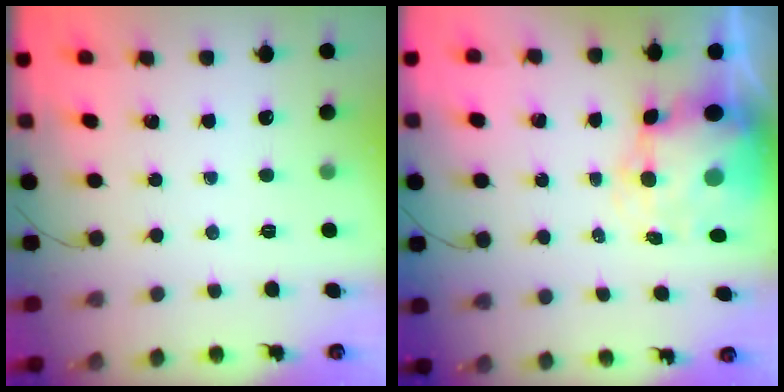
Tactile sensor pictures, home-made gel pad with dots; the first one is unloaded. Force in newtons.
{"total": 9.6, "press": 9.2, "slide": 2.4}